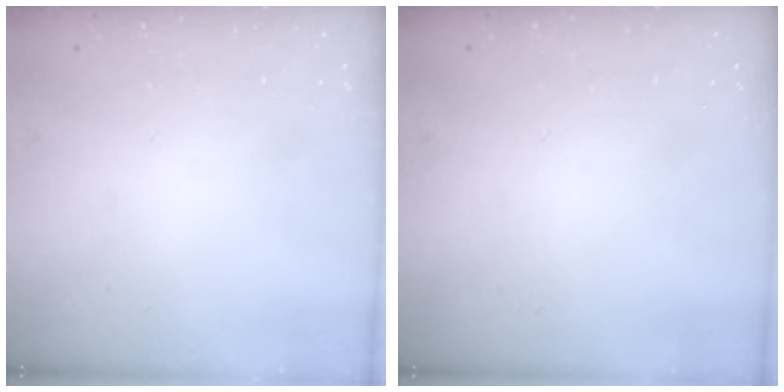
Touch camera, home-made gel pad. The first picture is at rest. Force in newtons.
{"total": 0.0}